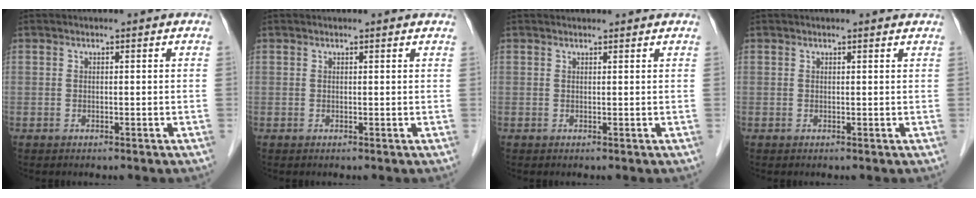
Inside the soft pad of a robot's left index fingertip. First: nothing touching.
{"total": 1.0, "force": [1.0, 0.1, 0.2], "torque": [-0.013, -0.001, 0.005]}
{"total": 2.3, "force": [2.2, 0.4, 0.4], "torque": [-0.011, 0.016, 0.024]}
{"total": 1.2, "force": [1.2, -0.1, 0.1], "torque": [-0.014, -0.006, 0.006]}